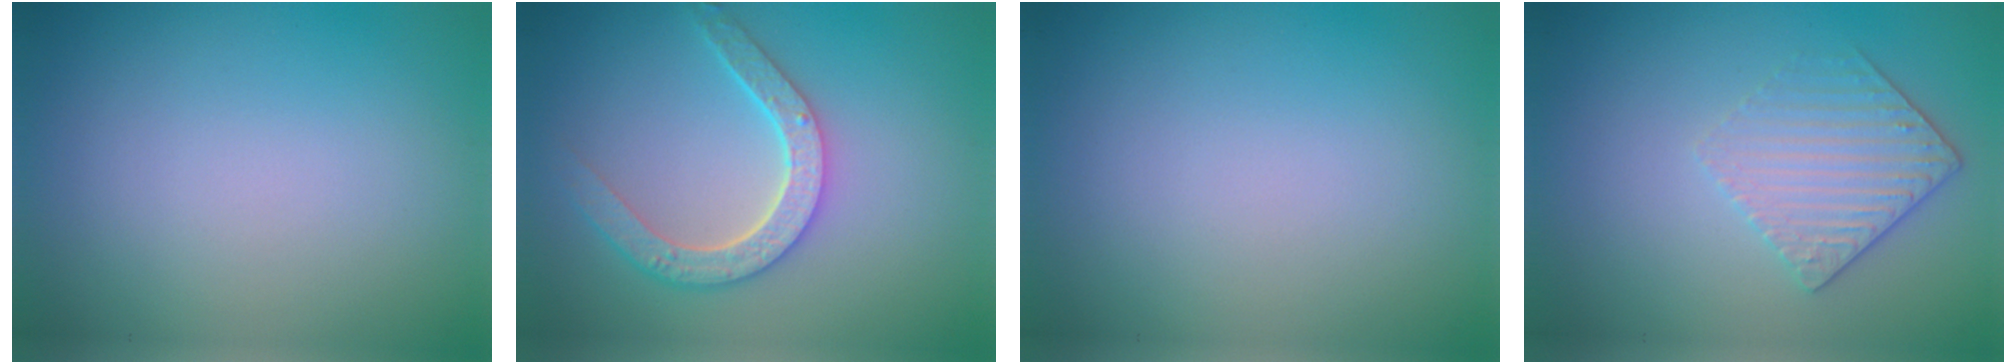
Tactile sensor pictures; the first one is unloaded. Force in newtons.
{"total": 4.8, "press": 3.8, "slide": 2.9}
{"total": 0.0}
{"total": 3.3, "press": 2.8, "slide": 1.8}